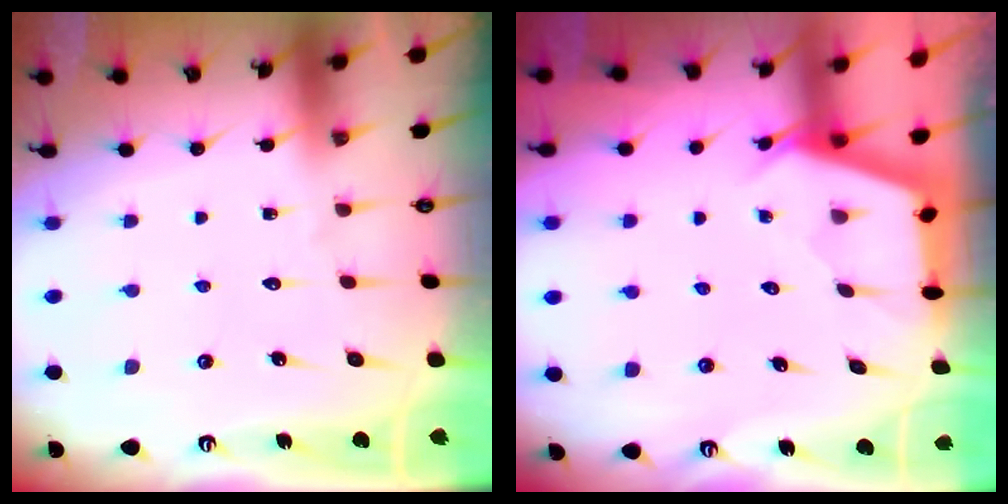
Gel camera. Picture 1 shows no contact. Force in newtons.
{"total": 2.5, "press": 2.5, "slide": 0.3}